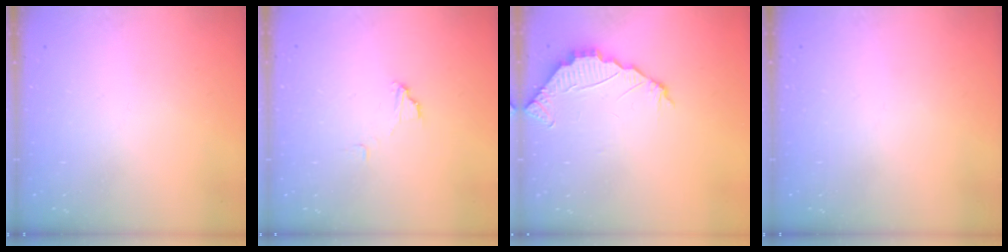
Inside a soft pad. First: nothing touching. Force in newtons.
{"total": 3.5, "press": 3.5, "slide": 0.3}
{"total": 2.4, "press": 2.4, "slide": 0.2}
{"total": 0.0}